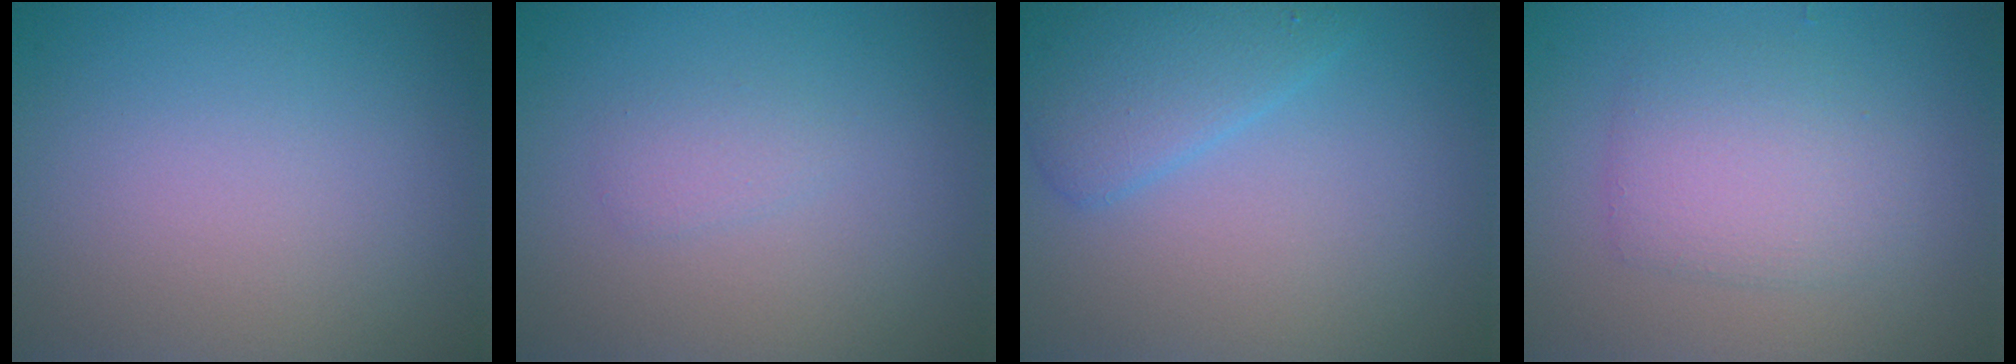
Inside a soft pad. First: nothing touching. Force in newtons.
{"total": 1.0, "press": 1.0, "slide": 0.1}
{"total": 3.4, "press": 3.4, "slide": 0.2}
{"total": 3.3, "press": 3.3, "slide": 0.1}